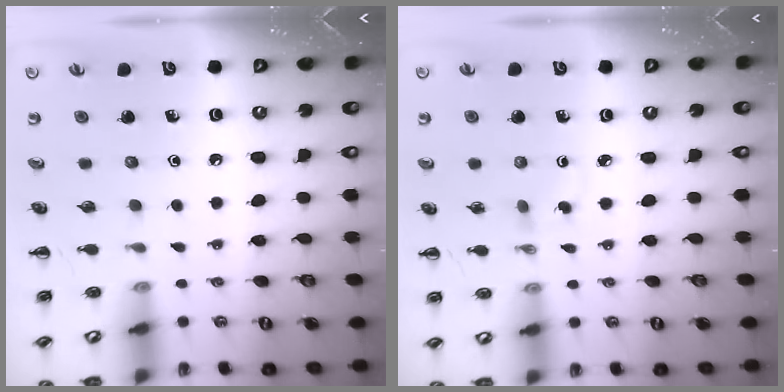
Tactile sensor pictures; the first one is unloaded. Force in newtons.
{"total": 1.6, "press": 1.4, "slide": 0.8}